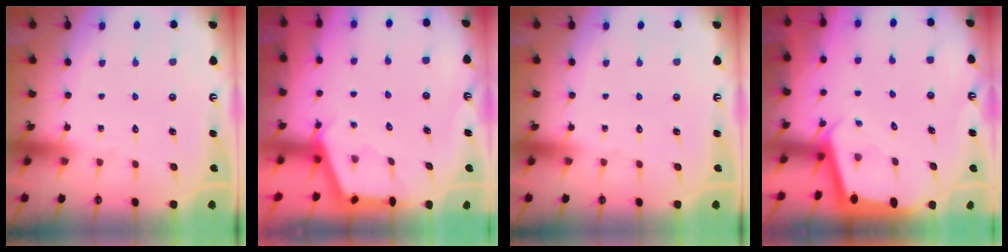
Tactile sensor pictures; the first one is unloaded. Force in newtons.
{"total": 2.9, "press": 2.8, "slide": 0.3}
{"total": 0.0}
{"total": 1.9, "press": 1.9, "slide": 0.1}